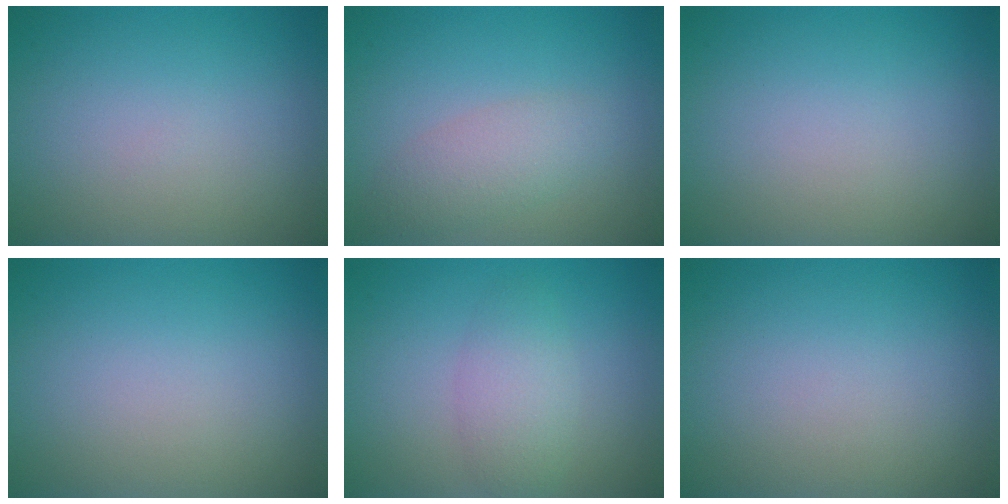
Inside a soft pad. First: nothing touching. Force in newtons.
{"total": 2.6, "press": 2.6, "slide": 0.1}
{"total": 0.0}
{"total": 0.0}
{"total": 2.7, "press": 2.7, "slide": 0.1}
{"total": 0.0}